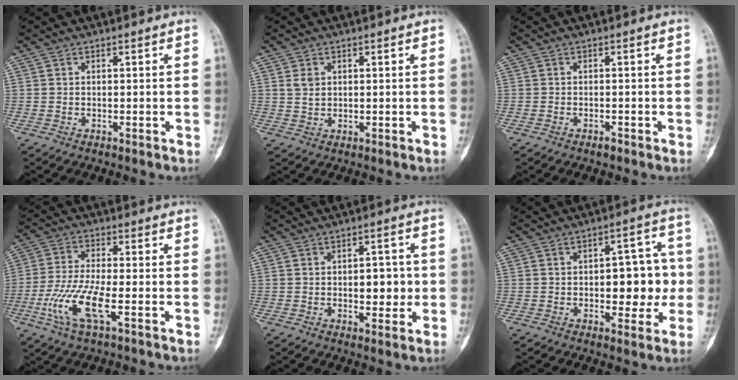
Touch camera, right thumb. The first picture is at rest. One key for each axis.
{"total": 2.3, "fx": 0.8, "fy": 1.7, "fz": 1.3, "tx": -0.018, "ty": -0.003, "tz": 0.019}
{"total": 0.8, "fx": -0.6, "fy": 0.3, "fz": 0.4, "tx": -0.004, "ty": 0.005, "tz": -0.010}
{"total": 10.1, "fx": -3.5, "fy": 2.6, "fz": 9.1, "tx": -0.212, "ty": 0.004, "tz": -0.072}
{"total": 6.1, "fx": -0.2, "fy": 3.5, "fz": 5.0, "tx": -0.039, "ty": 0.004, "tz": -0.002}
{"total": 11.1, "fx": -0.6, "fy": 6.0, "fz": 9.3, "tx": -0.074, "ty": 0.024, "tz": -0.005}